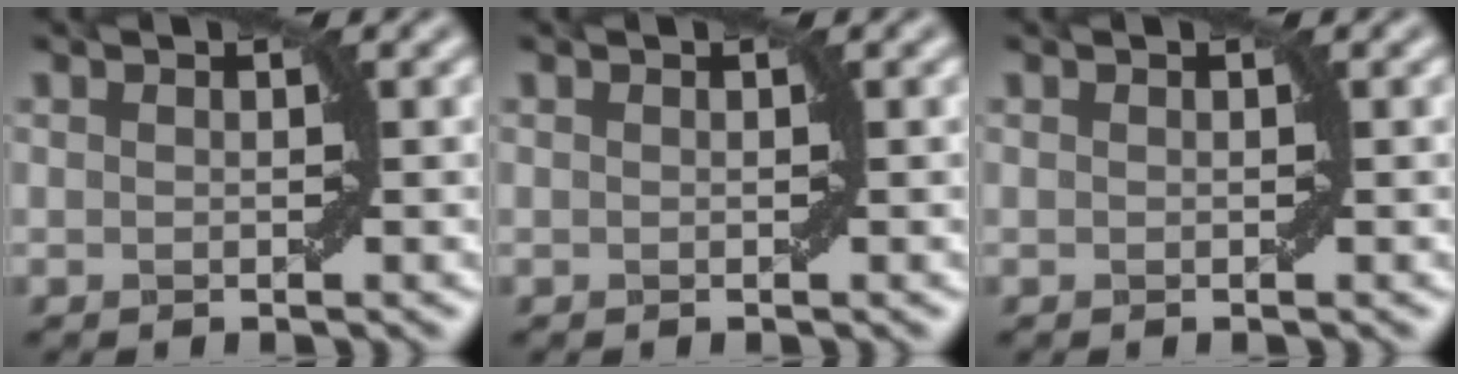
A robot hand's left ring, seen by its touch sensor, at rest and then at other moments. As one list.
[{"total": 0.0}, {"total": 0.0}]